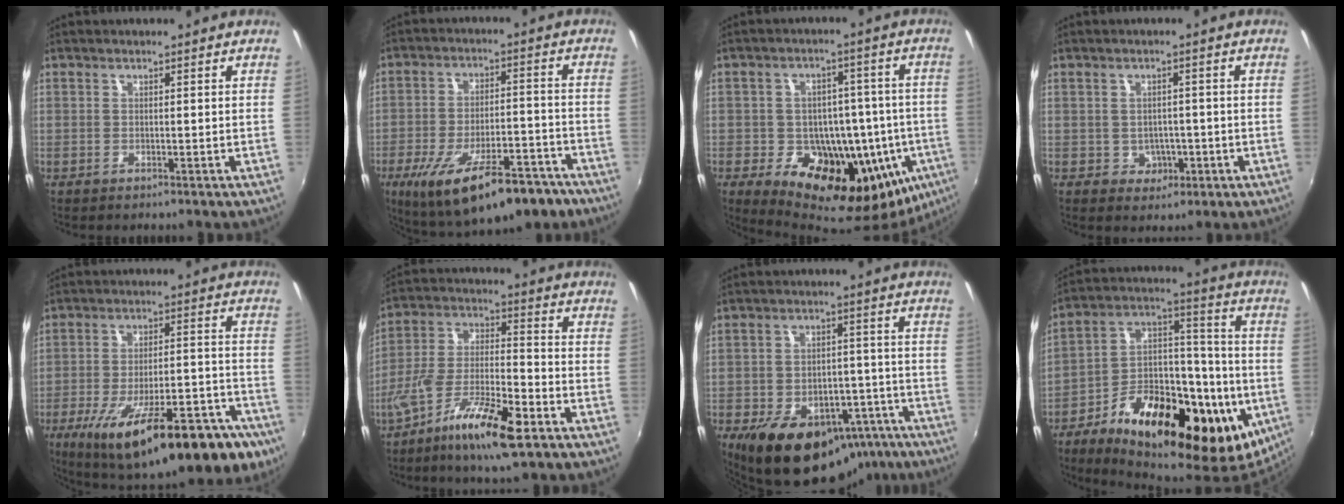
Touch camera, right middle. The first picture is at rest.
{"total": 19.9, "force": [-12.7, 6.8, 13.8], "torque": [-0.241, -0.035, -0.184]}
{"total": 24.4, "force": [-7.5, 16.1, 16.7], "torque": [-0.271, -0.004, -0.085]}
{"total": 3.9, "force": [-0.8, 3.6, 1.2], "torque": [-0.027, 0.005, -0.001]}
{"total": 26.1, "force": [-15.5, 7.7, 19.5], "torque": [-0.310, -0.047, -0.214]}
{"total": 13.8, "force": [-8.2, 2.8, 10.7], "torque": [-0.216, -0.021, -0.153]}
{"total": 20.5, "force": [-12.5, 12.1, 10.7], "torque": [-0.200, 0.008, -0.154]}
{"total": 29.8, "force": [-11.9, 14.4, 23.3], "torque": [-0.365, -0.001, -0.176]}